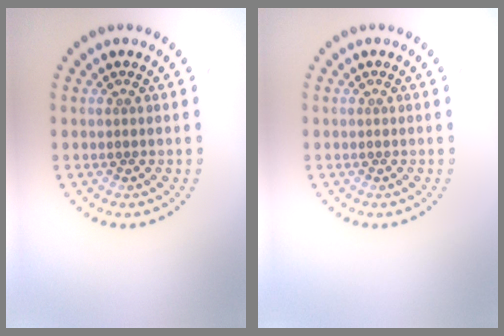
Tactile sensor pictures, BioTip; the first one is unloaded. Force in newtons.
{"total": 0.0}